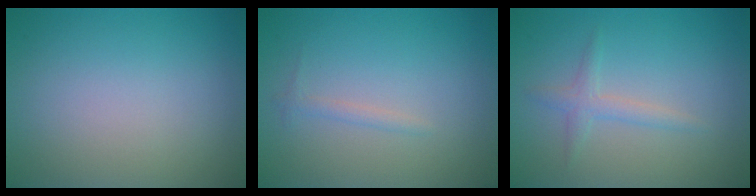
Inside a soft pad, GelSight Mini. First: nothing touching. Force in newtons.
{"total": 0.8, "press": 0.8, "slide": 0.0}
{"total": 1.6, "press": 1.6, "slide": 0.0}